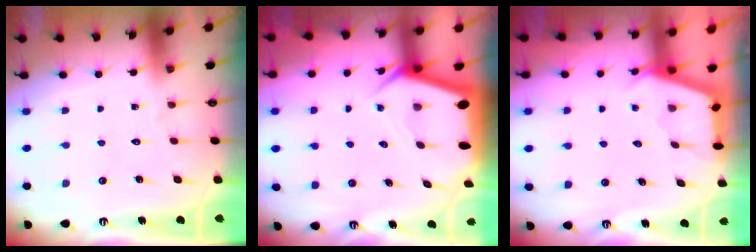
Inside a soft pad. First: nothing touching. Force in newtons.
{"total": 3.4, "press": 3.4, "slide": 0.5}
{"total": 2.9, "press": 2.9, "slide": 0.4}